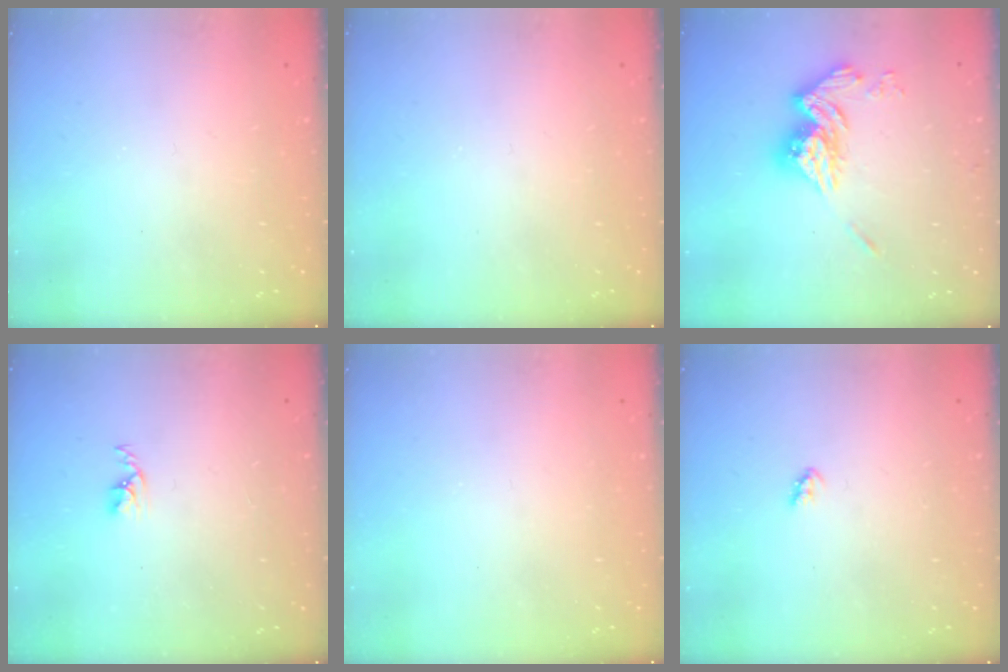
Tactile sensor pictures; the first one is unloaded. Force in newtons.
{"total": 0.0}
{"total": 14.3, "press": 14.3, "slide": 1.3}
{"total": 2.5, "press": 2.5, "slide": 0.4}
{"total": 0.0}
{"total": 2.7, "press": 2.7, "slide": 0.3}